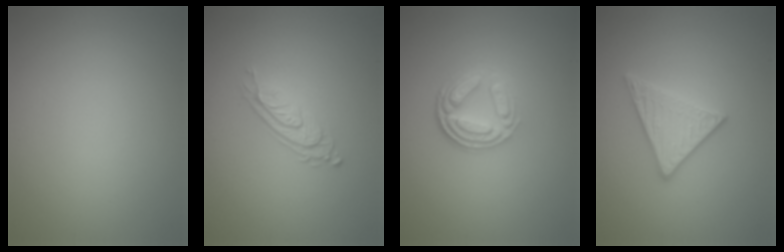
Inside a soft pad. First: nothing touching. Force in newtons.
{"total": 2.9, "press": 1.9, "slide": 2.2}
{"total": 4.5, "press": 3.4, "slide": 2.9}
{"total": 2.9, "press": 2.8, "slide": 0.7}